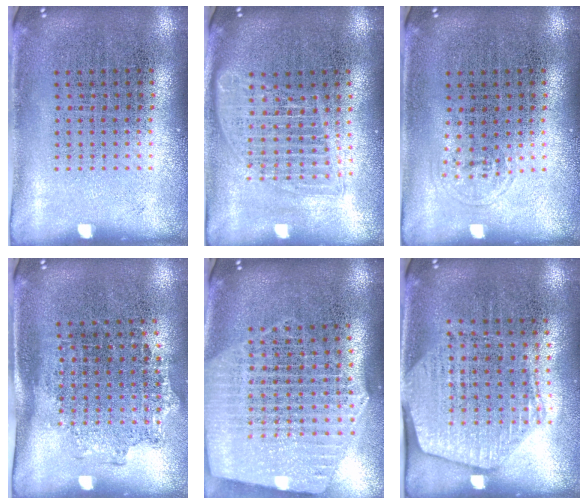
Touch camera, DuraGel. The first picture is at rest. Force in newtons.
{"total": 1.6, "press": 1.4, "slide": 0.8}
{"total": 0.5, "press": 0.5, "slide": 0.2}
{"total": 1.3, "press": 1.1, "slide": 0.7}
{"total": 2.7, "press": 2.3, "slide": 1.4}
{"total": 1.8, "press": 1.6, "slide": 0.7}